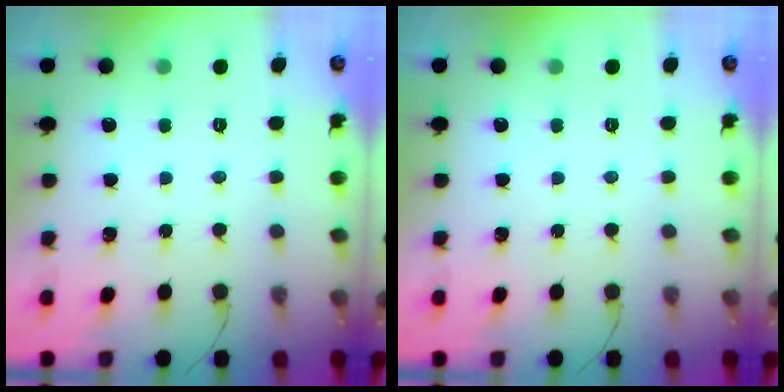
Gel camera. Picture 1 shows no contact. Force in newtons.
{"total": 0.0}